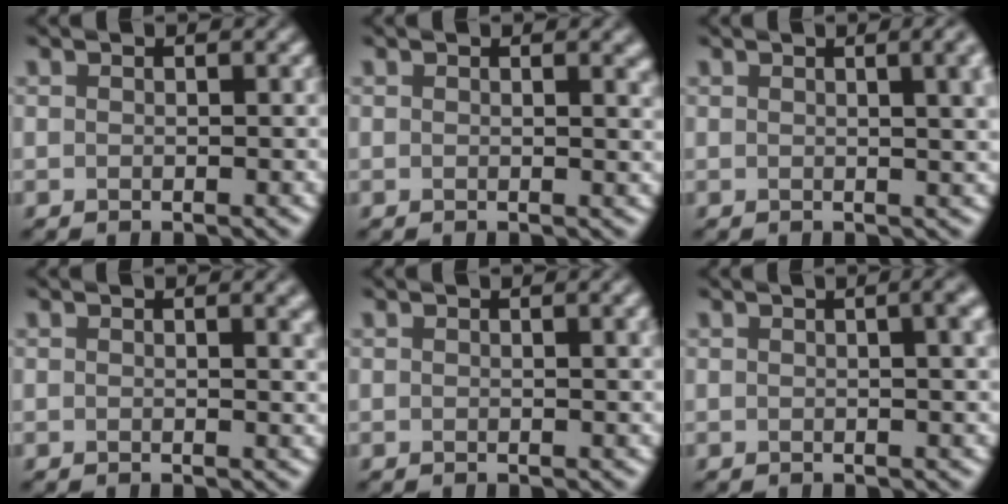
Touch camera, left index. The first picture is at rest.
{"total": 1.5, "force": [0.8, 0.5, 1.1], "torque": [-0.005, 0.002, 0.009]}
{"total": 5.7, "force": [1.7, 2.5, 4.9], "torque": [-0.023, 0.018, 0.013]}
{"total": 1.8, "force": [0.9, 0.6, 1.5], "torque": [-0.007, 0.004, 0.009]}
{"total": 1.8, "force": [0.7, 0.5, 1.5], "torque": [-0.014, 0.005, 0.008]}
{"total": 4.3, "force": [1.3, 1.8, 3.7], "torque": [-0.019, 0.020, 0.001]}